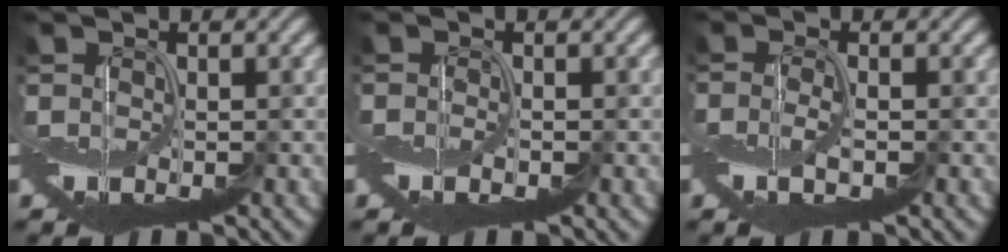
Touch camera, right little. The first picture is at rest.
{"total": 0.9, "force": [-0.6, 0.0, 0.6], "torque": [-0.016, 0.000, -0.015]}
{"total": 1.5, "force": [-0.6, 0.2, 1.4], "torque": [-0.038, -0.001, -0.014]}